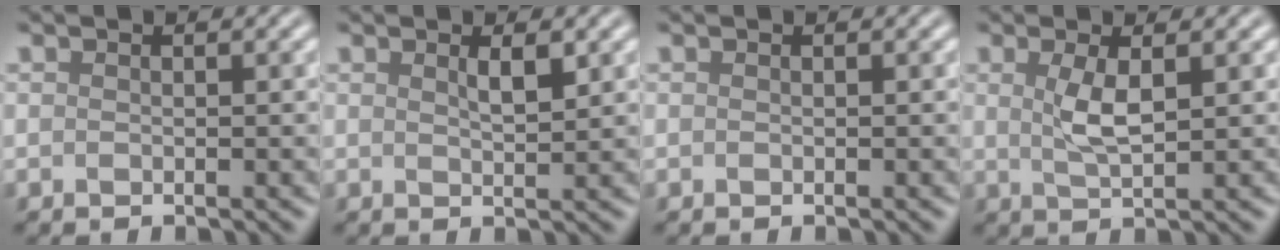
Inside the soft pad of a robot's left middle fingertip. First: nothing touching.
{"total": 1.6, "force": [0.9, 0.3, 1.2], "torque": [-0.022, -0.001, 0.013]}
{"total": 0.0}
{"total": 2.7, "force": [0.7, 0.8, 2.5], "torque": [-0.055, -0.001, 0.014]}